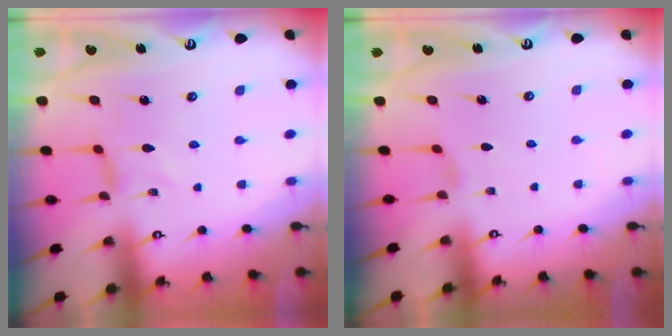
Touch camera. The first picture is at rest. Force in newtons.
{"total": 0.0}